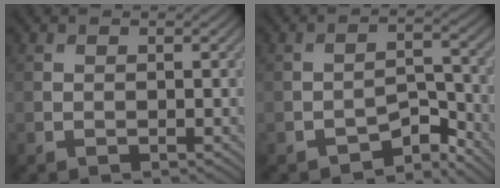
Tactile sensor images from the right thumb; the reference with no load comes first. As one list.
[{"total": 4.6, "force": [-3.8, 1.8, 2.0], "torque": [-0.022, 0.008, -0.064]}]